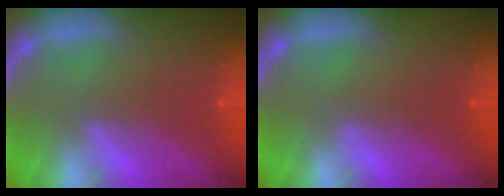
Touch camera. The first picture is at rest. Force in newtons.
{"total": 0.0}